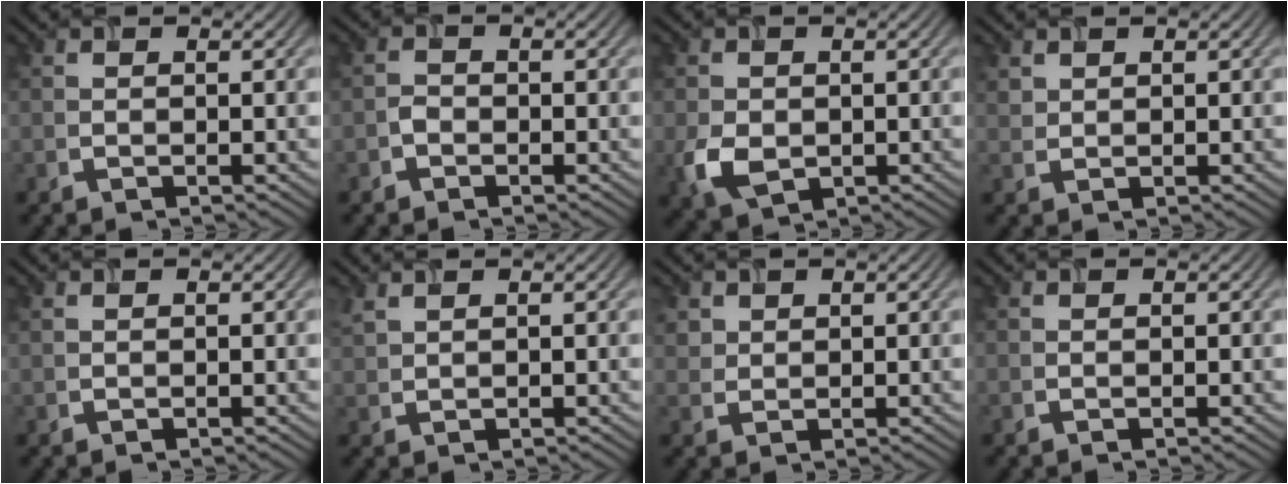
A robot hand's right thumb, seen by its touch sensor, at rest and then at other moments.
{"total": 1.3, "force": [-0.8, 0.9, 0.4], "torque": [-0.006, 0.000, -0.020]}
{"total": 4.4, "force": [-0.9, 3.4, 2.7], "torque": [-0.064, -0.012, -0.017]}
{"total": 1.3, "force": [0.9, 0.8, 0.4], "torque": [-0.012, -0.001, 0.023]}
{"total": 0.0}
{"total": 1.7, "force": [1.4, 0.4, 0.8], "torque": [-0.028, 0.005, 0.035]}
{"total": 1.7, "force": [1.0, 1.3, 0.4], "torque": [-0.014, -0.001, 0.023]}
{"total": 0.0}